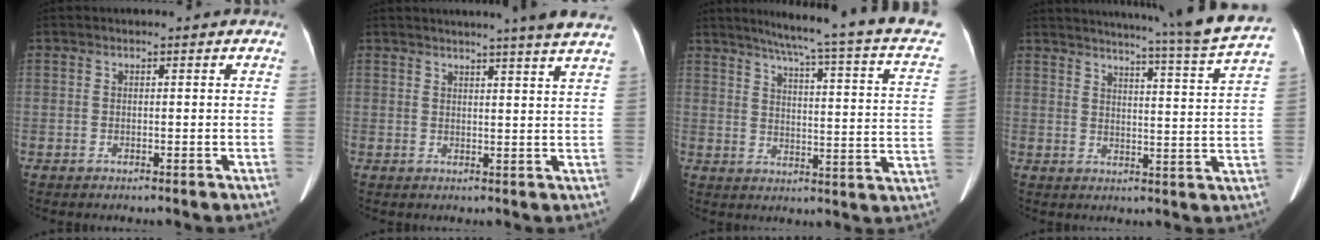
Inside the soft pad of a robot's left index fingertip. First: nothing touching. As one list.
[{"total": 9.1, "force": [7.8, -1.3, 4.4], "torque": [-0.053, -0.004, 0.073]}, {"total": 21.8, "force": [17.6, 0.1, 12.8], "torque": [-0.182, -0.042, 0.199]}, {"total": 17.7, "force": [15.8, -2.4, 7.6], "torque": [-0.122, -0.062, 0.188]}]